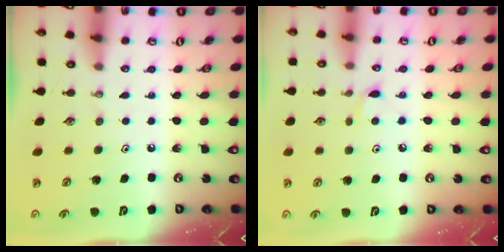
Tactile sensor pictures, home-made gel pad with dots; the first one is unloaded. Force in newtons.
{"total": 5.7, "press": 5.7, "slide": 0.8}